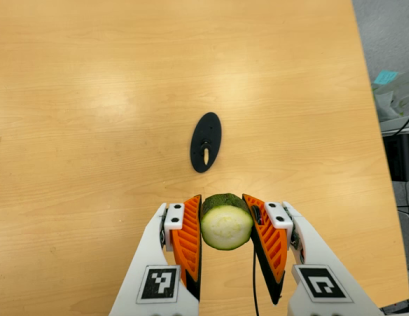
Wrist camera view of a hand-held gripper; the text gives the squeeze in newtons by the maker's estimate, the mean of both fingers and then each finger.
{"total": 11.3, "left": 10.0, "right": 12.5}